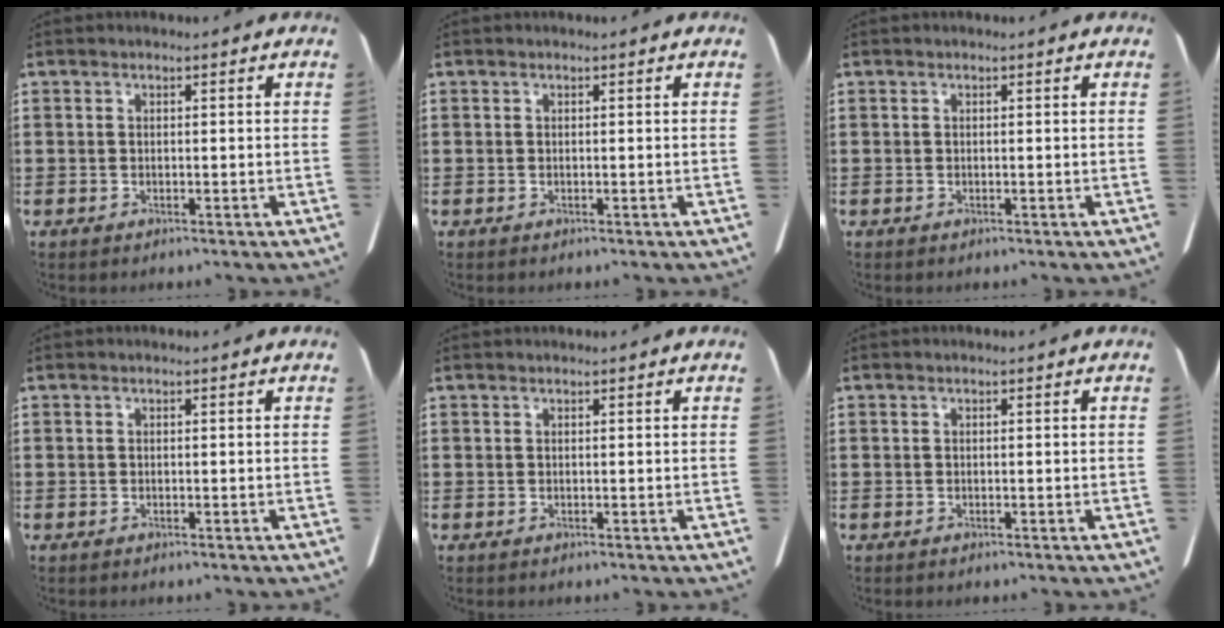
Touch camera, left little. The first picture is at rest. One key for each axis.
{"total": 0.0}
{"total": 0.0}
{"total": 0.0}
{"total": 0.0}
{"total": 0.0}